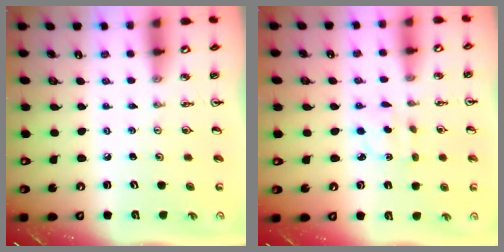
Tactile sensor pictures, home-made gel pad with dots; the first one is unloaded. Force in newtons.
{"total": 2.7, "press": 2.6, "slide": 0.6}